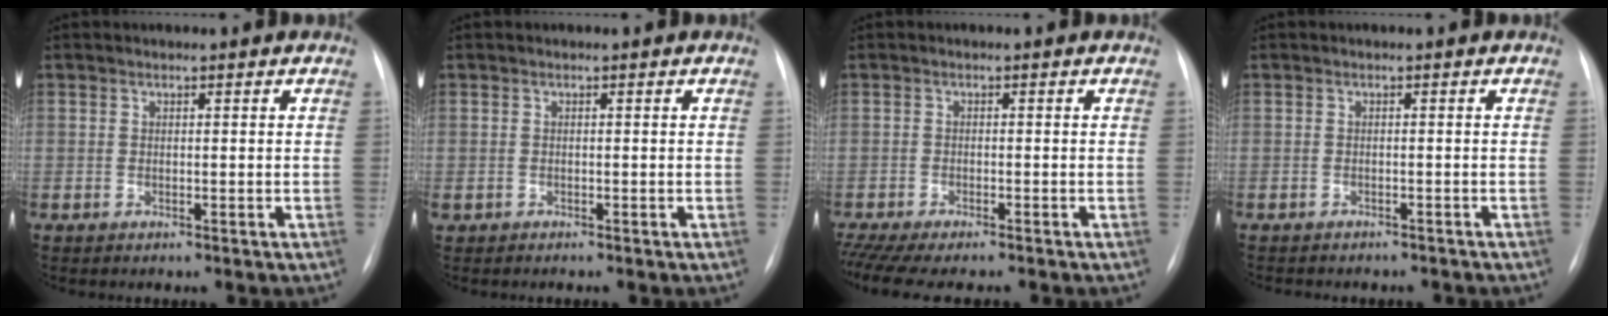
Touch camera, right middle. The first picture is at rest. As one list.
[{"total": 1.3, "force": [-1.0, 0.7, 0.5], "torque": [-0.013, -0.001, -0.012]}, {"total": 9.5, "force": [-8.1, 1.4, 4.7], "torque": [-0.065, -0.010, -0.119]}, {"total": 6.7, "force": [-5.9, 2.1, 2.2], "torque": [-0.023, 0.004, -0.067]}]